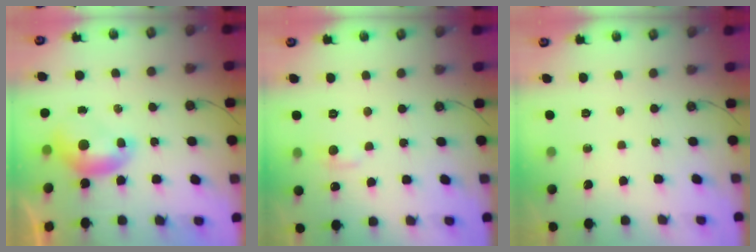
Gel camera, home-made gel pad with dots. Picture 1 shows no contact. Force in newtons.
{"total": 1.4, "press": 1.2, "slide": 0.8}
{"total": 0.0}